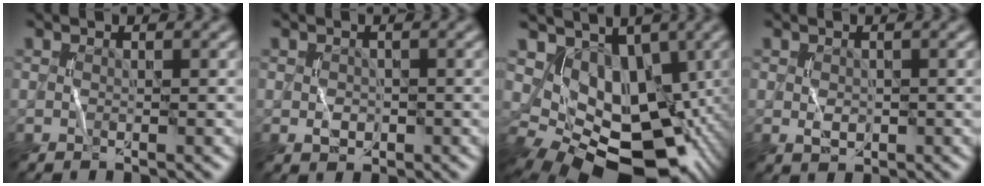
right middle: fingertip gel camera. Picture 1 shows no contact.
{"total": 1.0, "force": [-0.2, 0.9, 0.3], "torque": [-0.006, 0.003, -0.003]}
{"total": 11.6, "force": [-0.3, 8.4, 8.0], "torque": [-0.089, -0.019, 0.012]}
{"total": 1.1, "force": [0.0, 1.0, 0.5], "torque": [-0.012, 0.001, 0.002]}